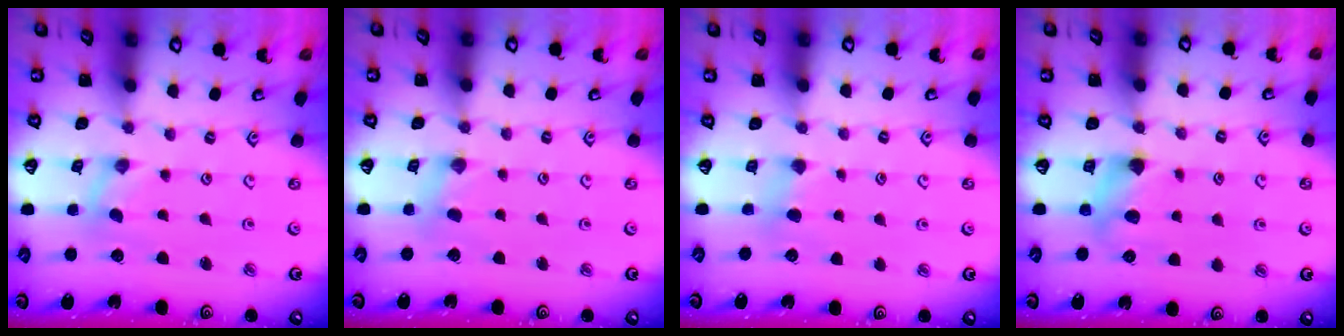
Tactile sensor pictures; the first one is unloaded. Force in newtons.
{"total": 2.0, "press": 2.0, "slide": 0.4}
{"total": 2.8, "press": 2.7, "slide": 0.4}
{"total": 5.4, "press": 5.4, "slide": 0.7}